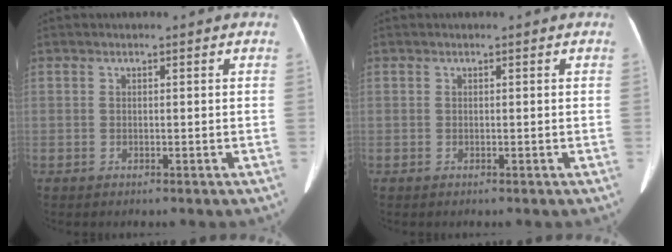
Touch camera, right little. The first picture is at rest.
{"total": 0.0}